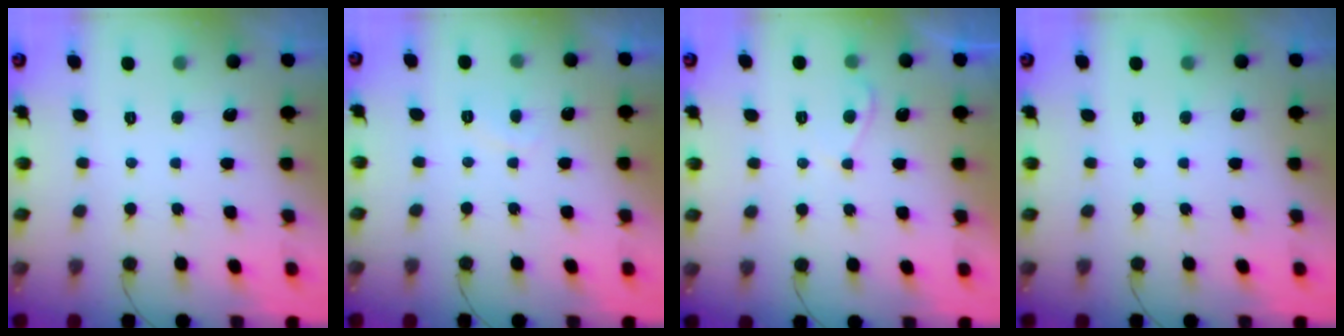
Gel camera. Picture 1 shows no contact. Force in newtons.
{"total": 1.7, "press": 1.6, "slide": 0.6}
{"total": 3.1, "press": 3.1, "slide": 0.5}
{"total": 0.0}